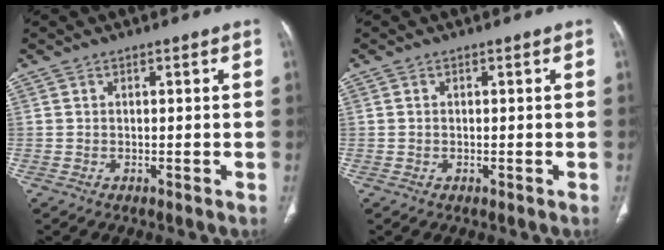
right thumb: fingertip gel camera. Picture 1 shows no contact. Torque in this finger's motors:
{"motor_torque": [-0.15, 0.14, -0.49, 0.15, 0.04]}